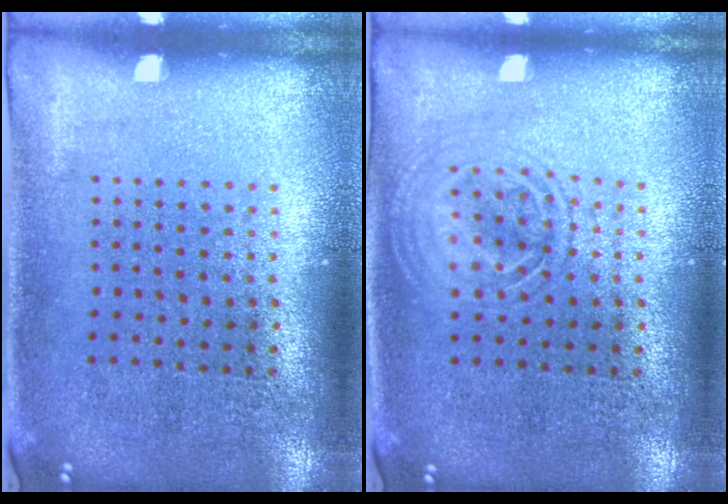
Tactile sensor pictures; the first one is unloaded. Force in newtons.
{"total": 1.3, "press": 1.3, "slide": 0.2}